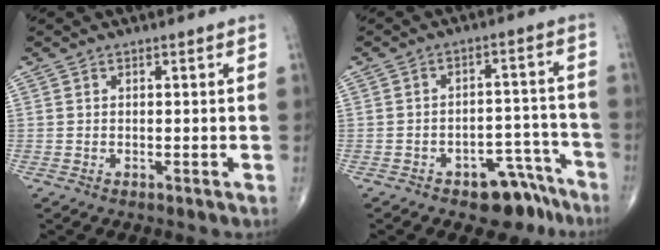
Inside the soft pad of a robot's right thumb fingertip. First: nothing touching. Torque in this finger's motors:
{"motor_torque": [2.41, 0.11, 0.37, -0.75, 0.00]}